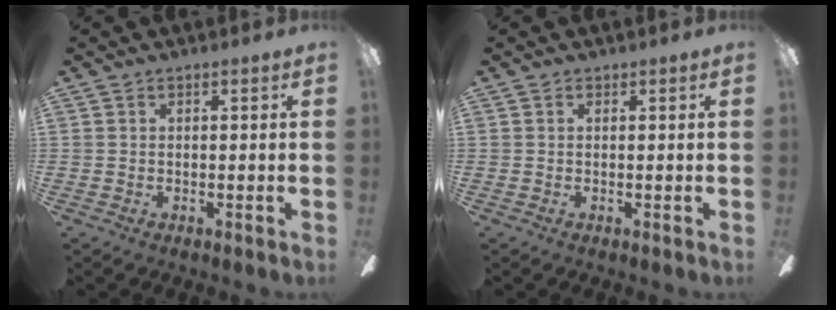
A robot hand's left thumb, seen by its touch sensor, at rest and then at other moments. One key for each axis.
{"total": 0.0}